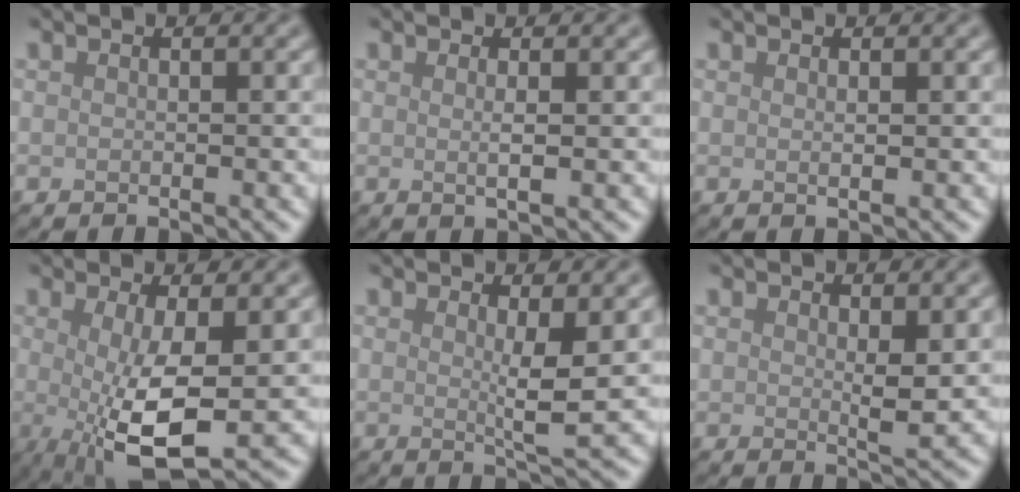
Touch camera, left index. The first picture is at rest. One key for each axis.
{"total": 1.5, "fx": 0.3, "fy": 0.4, "fz": 1.4, "tx": -0.022, "ty": 0.002, "tz": 0.000}
{"total": 0.8, "fx": 0.4, "fy": 0.2, "fz": 0.6, "tx": -0.006, "ty": 0.001, "tz": 0.005}
{"total": 7.1, "fx": -0.5, "fy": 1.9, "fz": 6.9, "tx": -0.124, "ty": -0.011, "tz": -0.008}
{"total": 2.9, "fx": 0.8, "fy": 0.4, "fz": 2.8, "tx": -0.044, "ty": -0.011, "tz": 0.013}
{"total": 1.8, "fx": 0.8, "fy": 0.4, "fz": 1.6, "tx": -0.026, "ty": -0.006, "tz": 0.016}